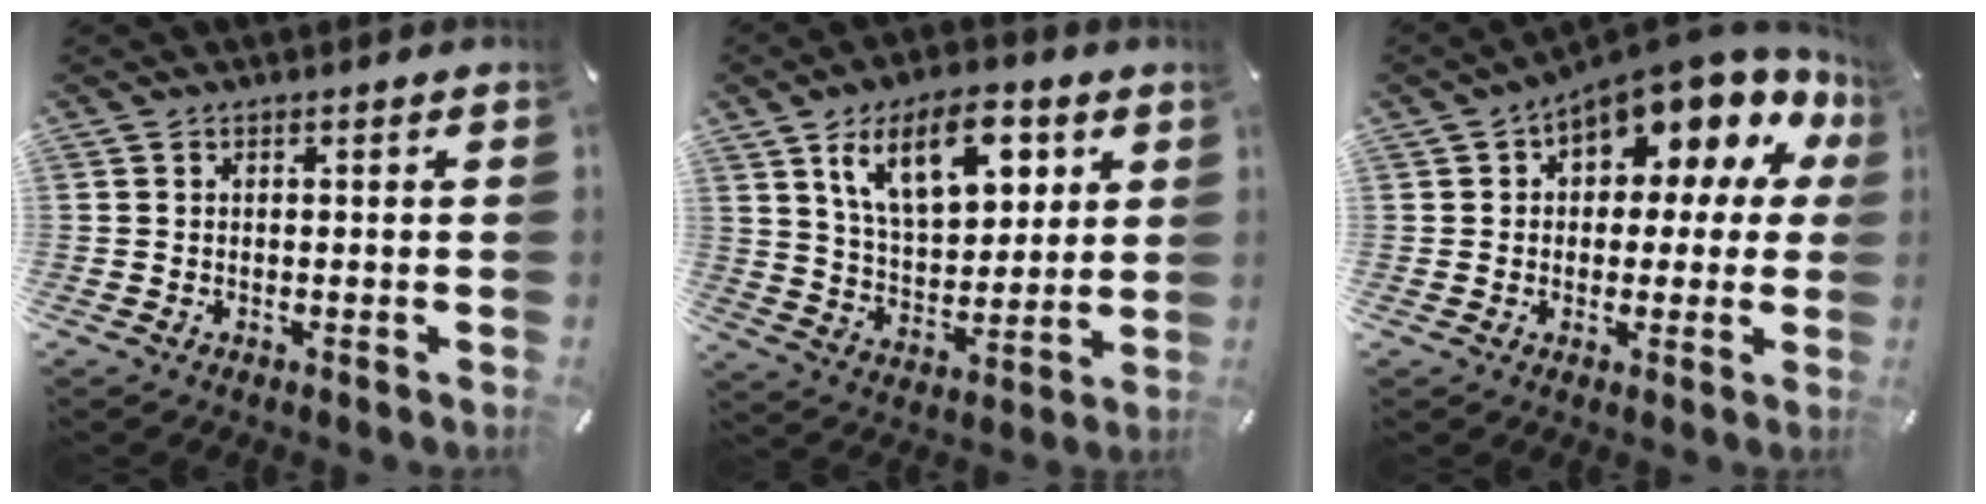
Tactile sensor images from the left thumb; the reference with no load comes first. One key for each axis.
{"total": 16.8, "fx": 8.4, "fy": 9.1, "fz": 11.4, "tx": -0.193, "ty": -0.013, "tz": 0.147}
{"total": 10.6, "fx": 6.6, "fy": 5.3, "fz": 6.4, "tx": -0.080, "ty": -0.064, "tz": 0.112}